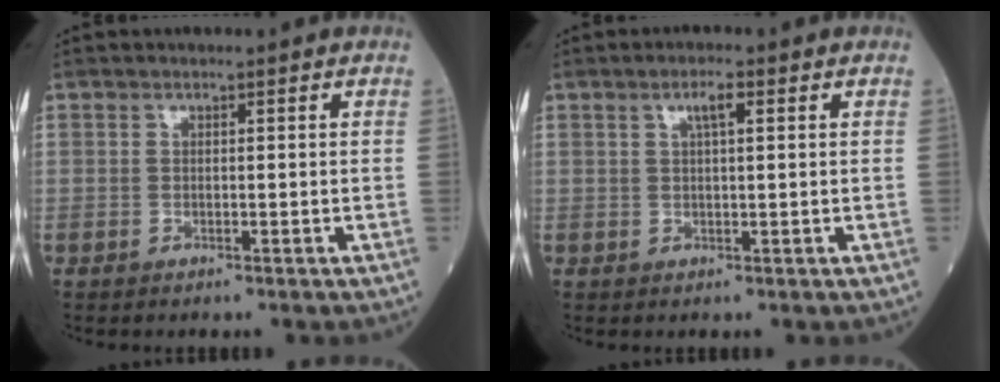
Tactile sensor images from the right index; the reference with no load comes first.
{"total": 2.6, "force": [1.1, 0.4, 2.4], "torque": [-0.045, 0.004, 0.019]}